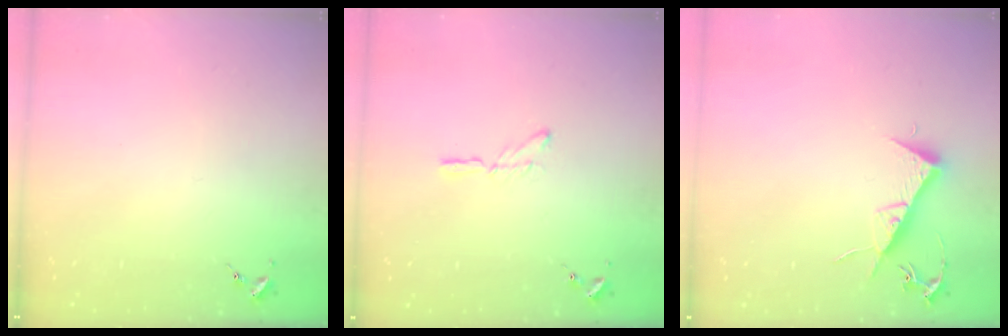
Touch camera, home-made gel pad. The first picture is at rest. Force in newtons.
{"total": 2.9, "press": 2.9, "slide": 0.3}
{"total": 9.6, "press": 9.6, "slide": 0.6}